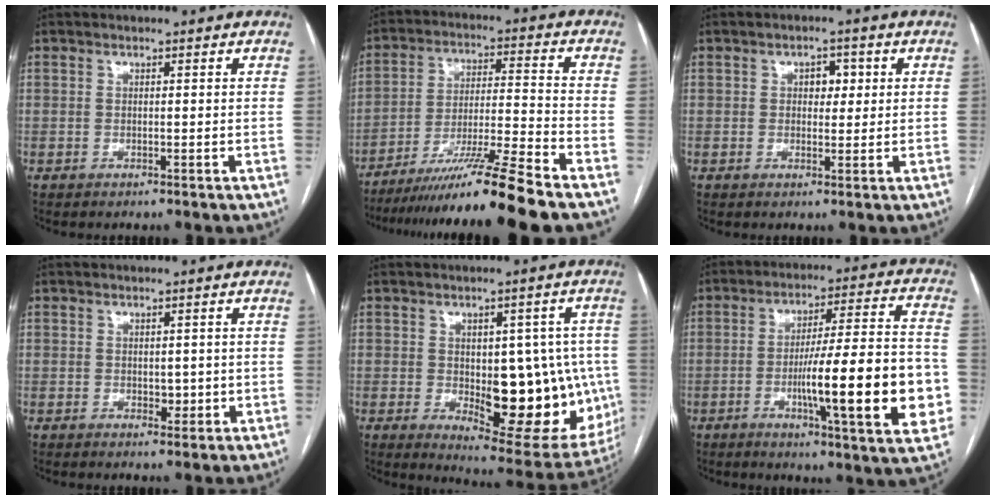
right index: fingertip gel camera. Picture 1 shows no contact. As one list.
[{"total": 14.0, "force": [-11.3, -2.9, 7.7], "torque": [-0.124, -0.018, -0.194]}, {"total": 3.0, "force": [0.9, 1.9, 2.2], "torque": [-0.027, 0.010, 0.013]}, {"total": 2.5, "force": [0.0, 1.7, 1.8], "torque": [-0.022, 0.002, 0.007]}, {"total": 18.0, "force": [-2.1, 7.6, 16.2], "torque": [-0.174, 0.006, -0.004]}, {"total": 20.4, "force": [-4.4, 2.0, 19.8], "torque": [-0.245, 0.007, -0.057]}]